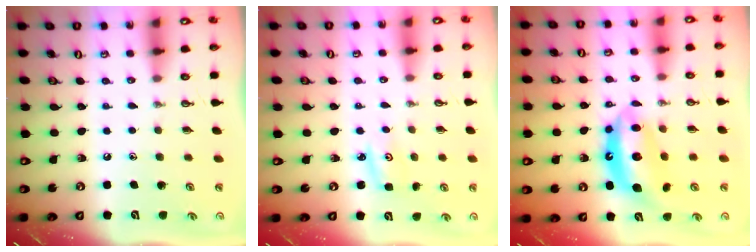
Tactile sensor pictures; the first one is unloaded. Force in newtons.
{"total": 2.9, "press": 2.9, "slide": 0.2}
{"total": 12.2, "press": 12.1, "slide": 1.7}